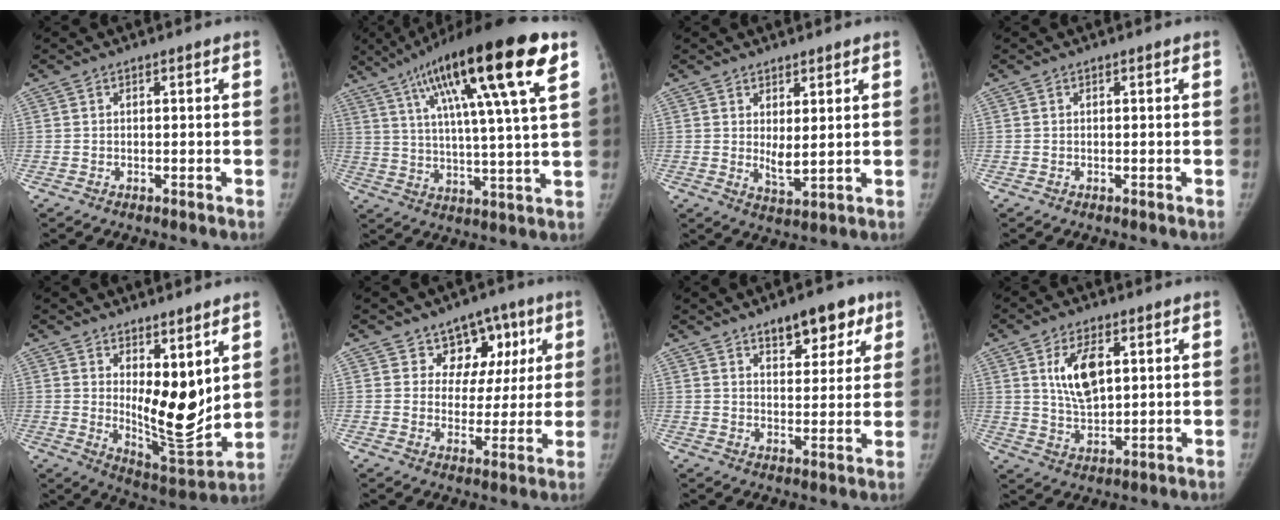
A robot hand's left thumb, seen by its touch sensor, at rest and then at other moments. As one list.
[{"total": 23.1, "force": [11.2, 3.1, 20.0], "torque": [-0.327, -0.012, 0.178]}, {"total": 4.4, "force": [1.2, 1.6, 4.0], "torque": [-0.062, -0.021, 0.028]}, {"total": 0.0}, {"total": 13.0, "force": [4.3, 5.1, 11.2], "torque": [-0.141, -0.059, 0.088]}, {"total": 9.6, "force": [4.9, 7.6, 3.2], "torque": [0.010, -0.013, 0.070]}, {"total": 10.0, "force": [6.3, 4.6, 6.3], "torque": [-0.052, -0.032, 0.091]}, {"total": 9.3, "force": [3.0, 4.7, 7.5], "torque": [-0.122, -0.015, 0.060]}]